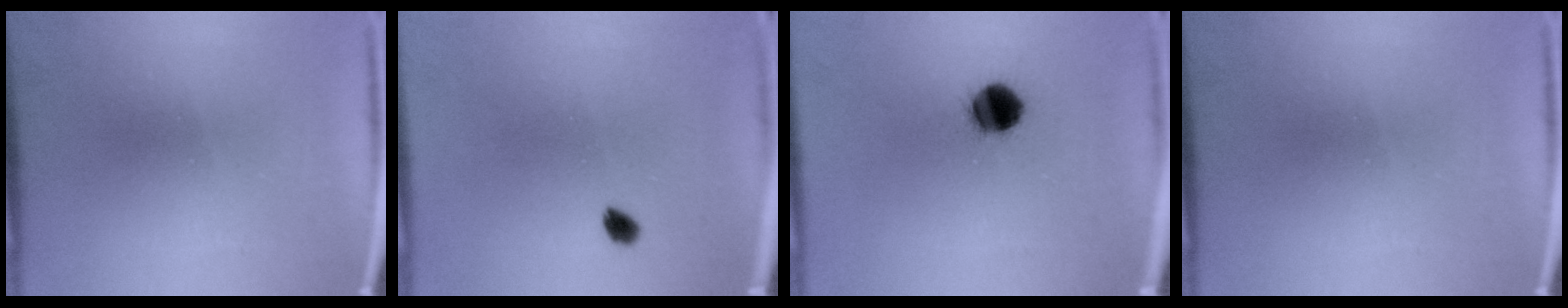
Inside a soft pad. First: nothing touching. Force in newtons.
{"total": 1.7}
{"total": 7.1}
{"total": 0.0}